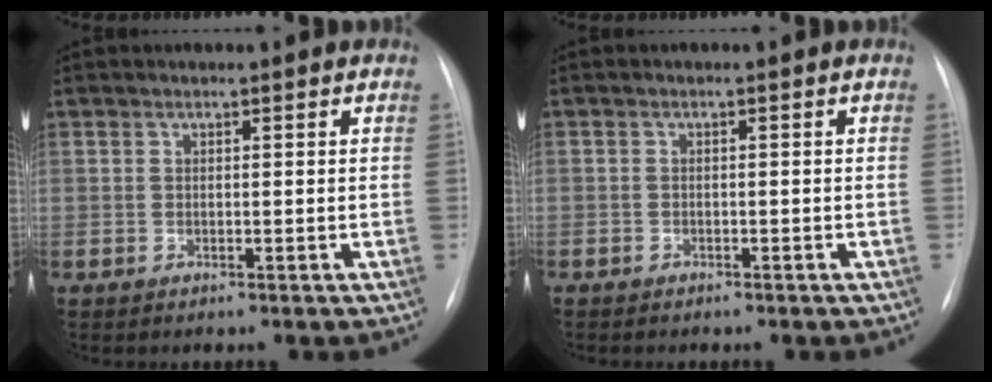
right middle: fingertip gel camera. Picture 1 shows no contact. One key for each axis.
{"total": 1.6, "fx": -1.2, "fy": 0.7, "fz": 0.7, "tx": -0.014, "ty": 0.000, "tz": -0.013}